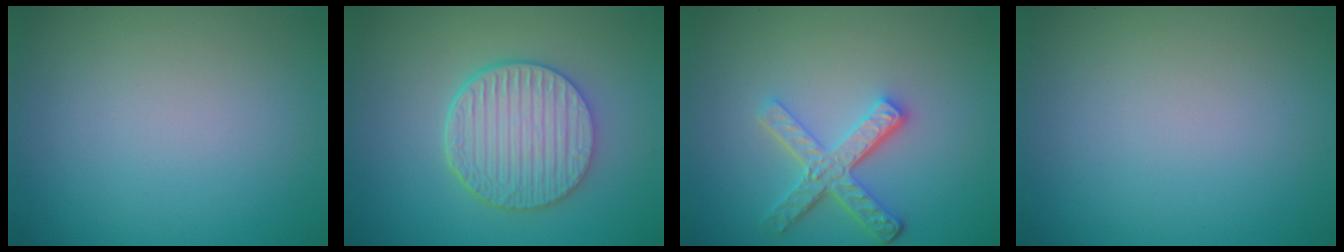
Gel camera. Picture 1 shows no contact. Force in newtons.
{"total": 6.0, "press": 4.7, "slide": 3.6}
{"total": 4.2, "press": 3.2, "slide": 2.7}
{"total": 0.0}